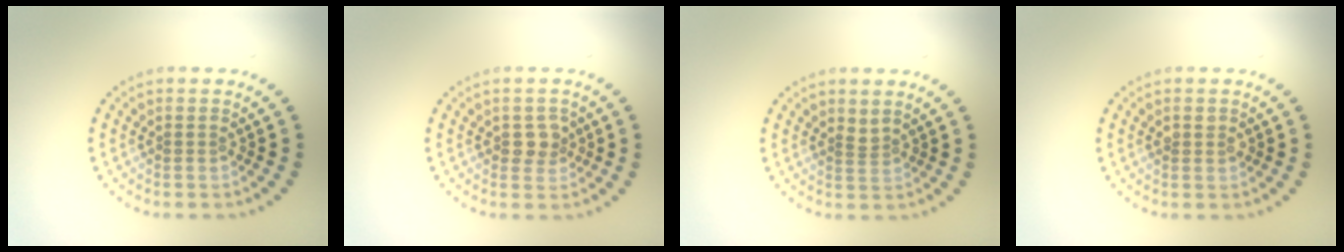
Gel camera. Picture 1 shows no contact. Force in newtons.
{"total": 1.7, "press": 1.7, "slide": 0.4}
{"total": 0.5, "press": 0.3, "slide": 0.4}
{"total": 1.0, "press": 1.0, "slide": 0.2}